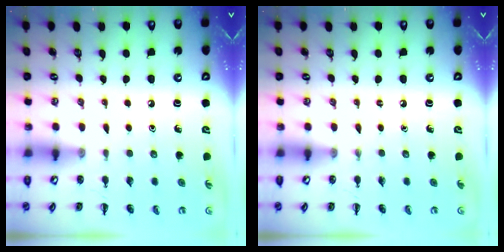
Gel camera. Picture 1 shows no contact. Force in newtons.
{"total": 0.0}